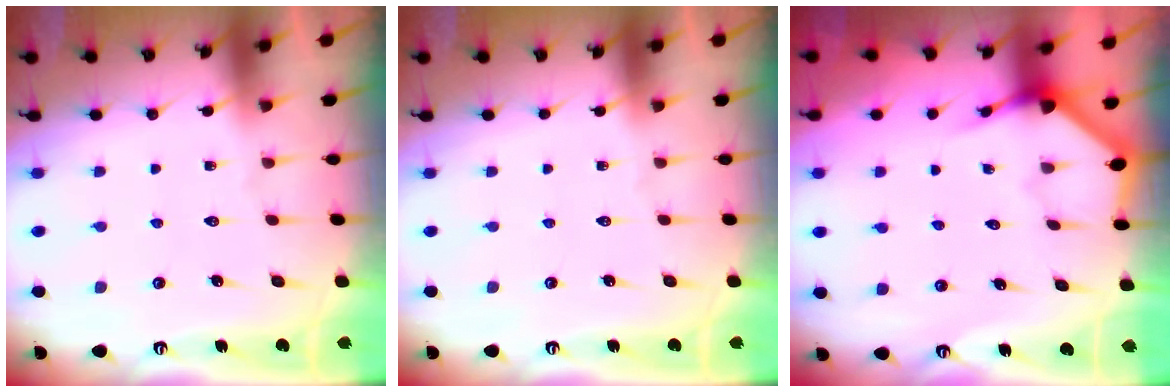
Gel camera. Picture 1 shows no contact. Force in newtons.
{"total": 0.0}
{"total": 4.0, "press": 4.0, "slide": 0.2}